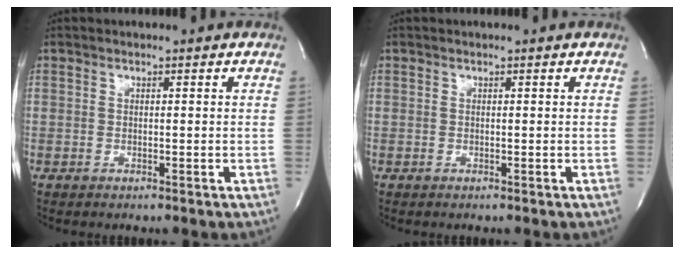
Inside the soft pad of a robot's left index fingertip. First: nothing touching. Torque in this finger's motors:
{"motor_torque": [0.16, -0.09, -0.03, -0.01]}